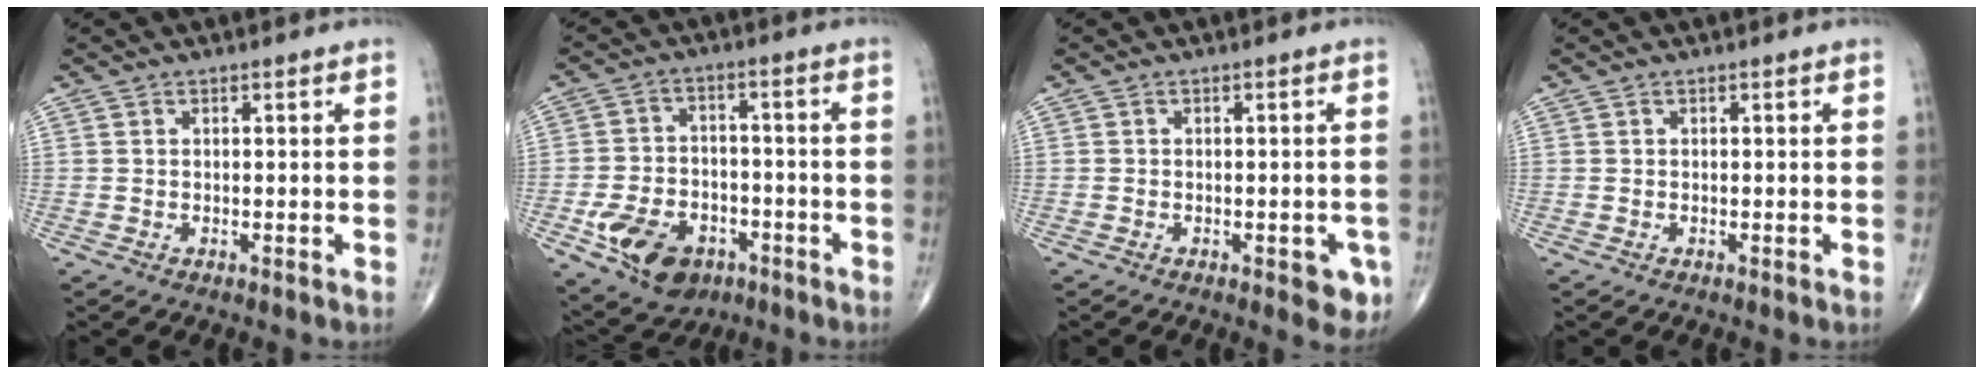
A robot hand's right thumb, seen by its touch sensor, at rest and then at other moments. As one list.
[{"total": 12.2, "force": [-5.3, 8.5, 7.0], "torque": [-0.105, 0.025, -0.082]}, {"total": 4.3, "force": [-1.8, 2.0, 3.3], "torque": [-0.018, 0.002, -0.020]}, {"total": 0.0}]